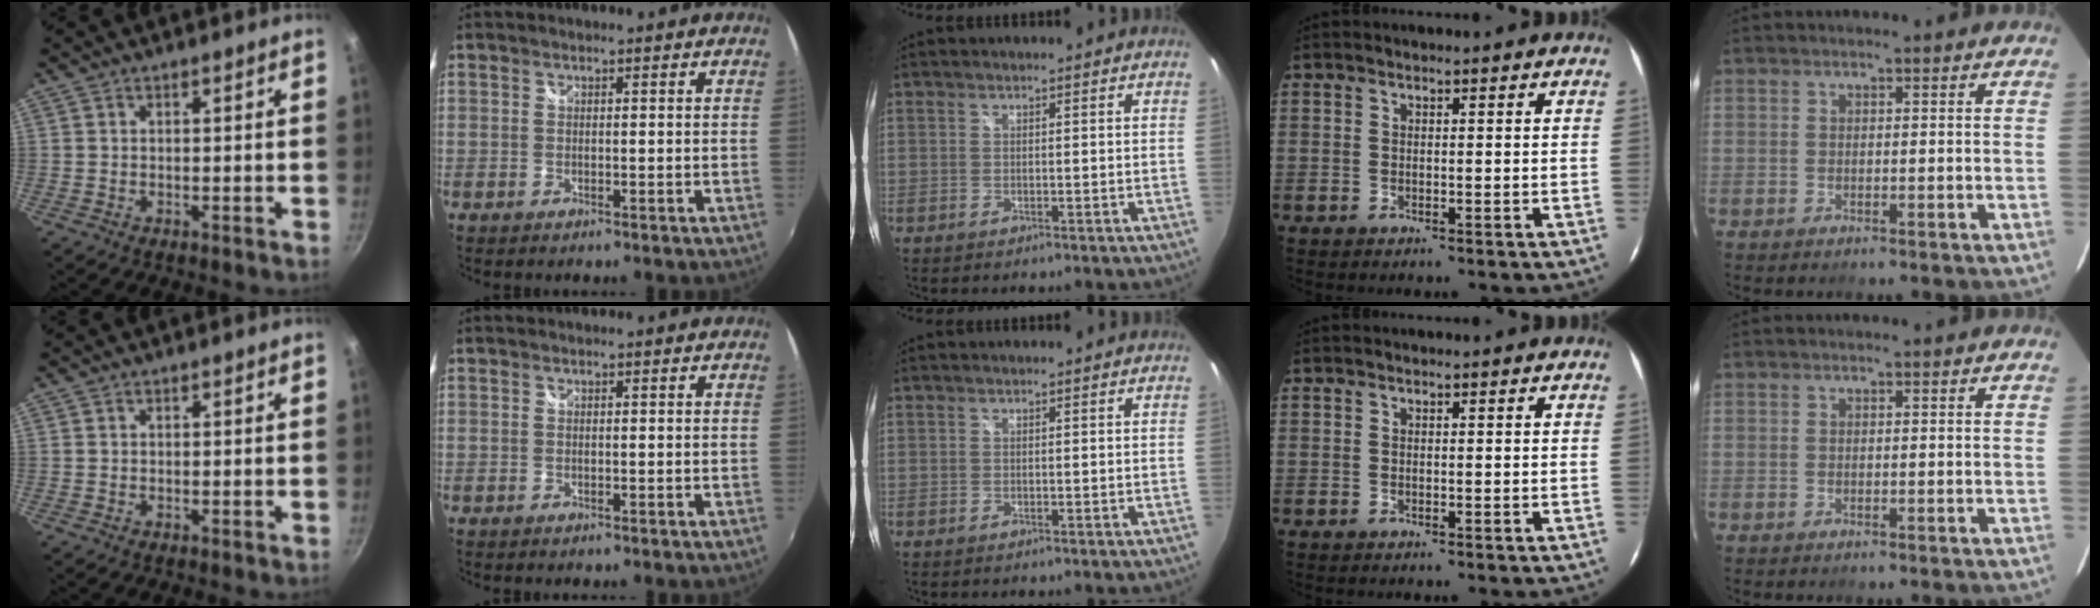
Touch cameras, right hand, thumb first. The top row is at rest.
{}